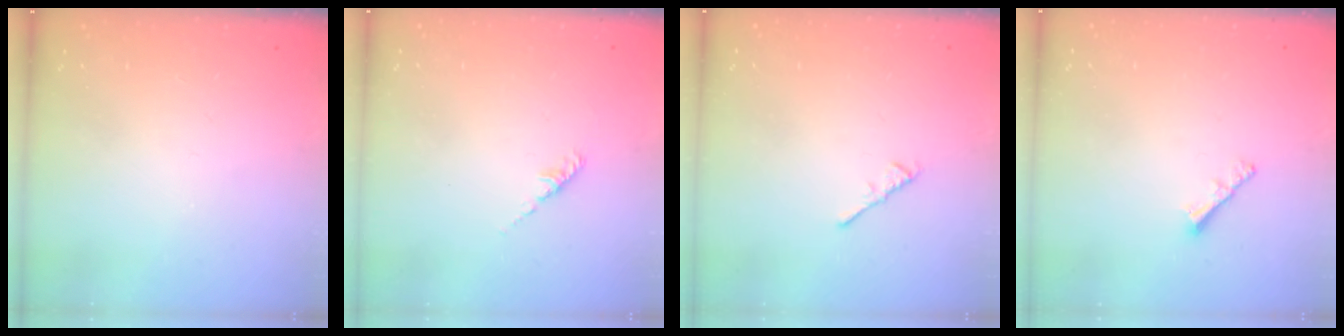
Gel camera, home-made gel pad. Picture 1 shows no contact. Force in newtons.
{"total": 2.2, "press": 2.1, "slide": 0.6}
{"total": 1.1, "press": 1.0, "slide": 0.4}
{"total": 1.9, "press": 1.8, "slide": 0.5}